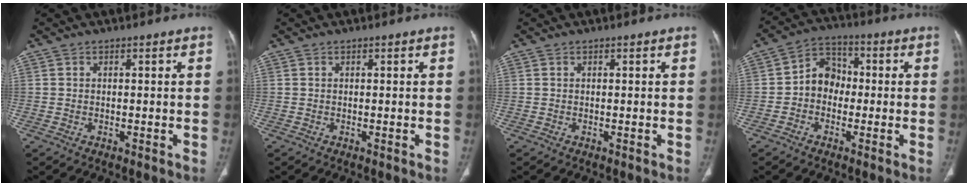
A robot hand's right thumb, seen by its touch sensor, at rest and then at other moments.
{"total": 0.0}
{"total": 0.0}
{"total": 7.1, "force": [-0.9, 5.9, 3.8], "torque": [-0.035, 0.029, -0.034]}